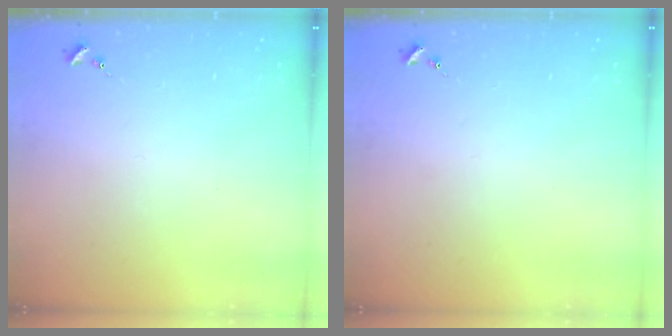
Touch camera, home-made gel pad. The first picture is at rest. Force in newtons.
{"total": 0.0}